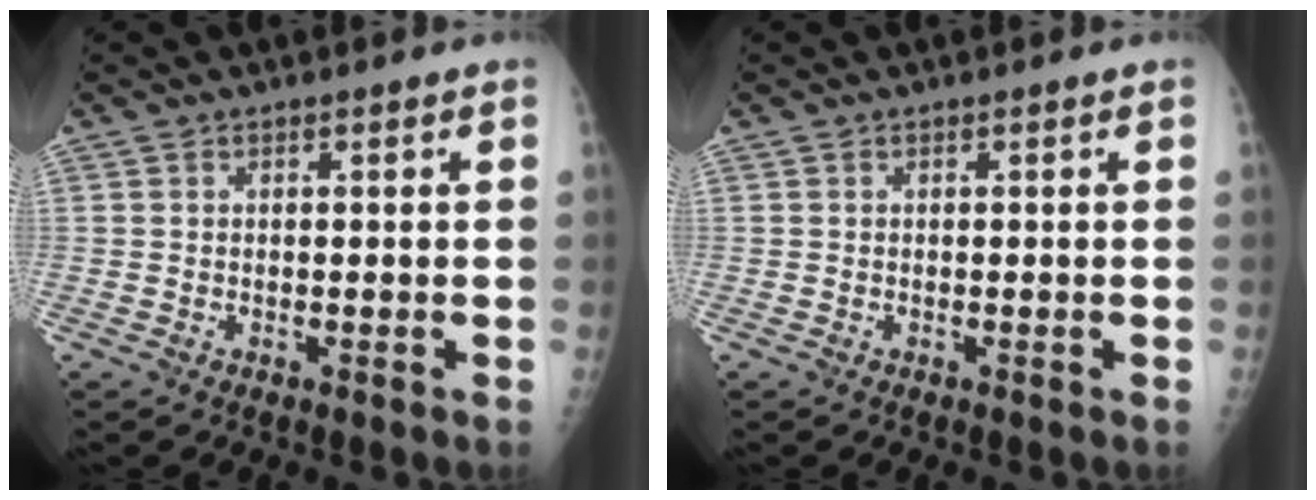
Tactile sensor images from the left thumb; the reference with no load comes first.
{"total": 0.0}